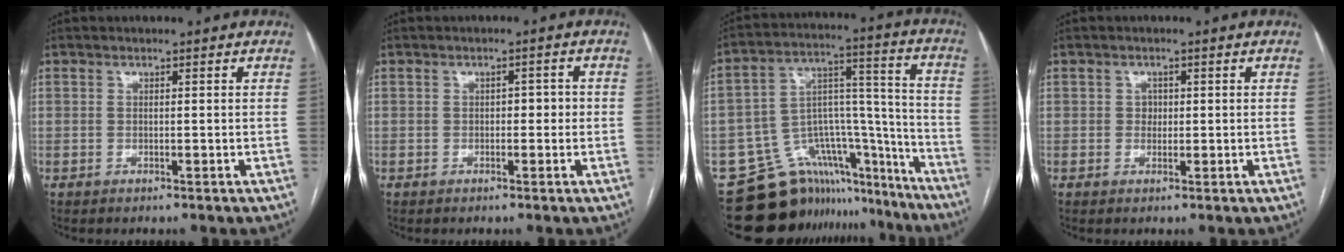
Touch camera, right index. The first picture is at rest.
{"total": 2.1, "force": [0.0, 1.2, 1.8], "torque": [-0.021, 0.014, -0.001]}
{"total": 18.9, "force": [-16.2, 9.0, 3.2], "torque": [-0.036, 0.088, -0.238]}
{"total": 1.5, "force": [0.2, 1.3, 0.6], "torque": [-0.007, 0.001, 0.002]}